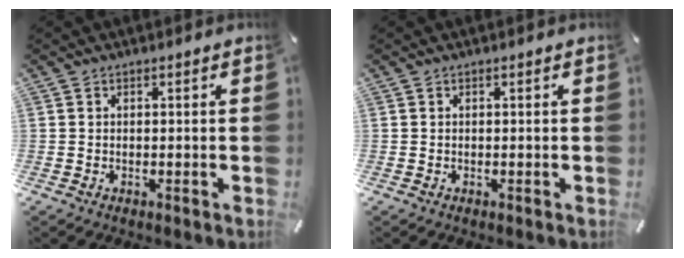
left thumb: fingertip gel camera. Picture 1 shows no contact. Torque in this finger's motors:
{"motor_torque": [0.00, 0.00, 0.01, -0.01, 0.00]}